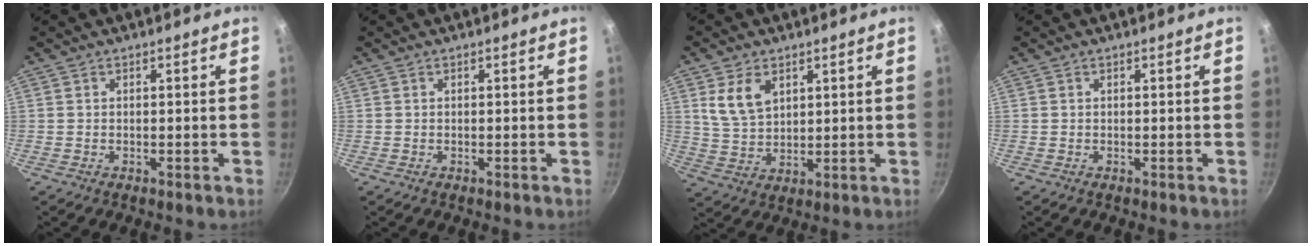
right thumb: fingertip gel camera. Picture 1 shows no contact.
{"total": 0.0}
{"total": 7.7, "force": [3.3, 5.0, 4.9], "torque": [-0.078, -0.016, 0.070]}
{"total": 0.0}